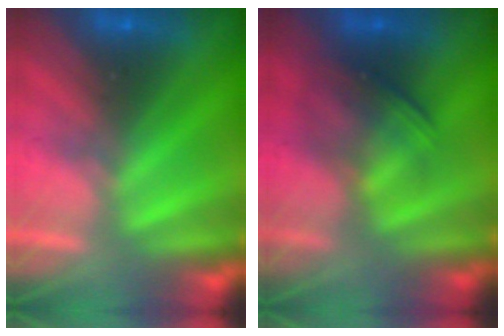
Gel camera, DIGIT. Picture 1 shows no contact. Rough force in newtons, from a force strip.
{"total": 1.9}